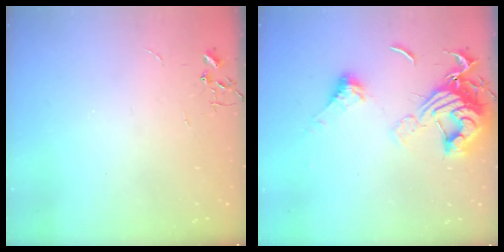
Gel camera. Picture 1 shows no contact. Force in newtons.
{"total": 15.4, "press": 15.3, "slide": 1.8}